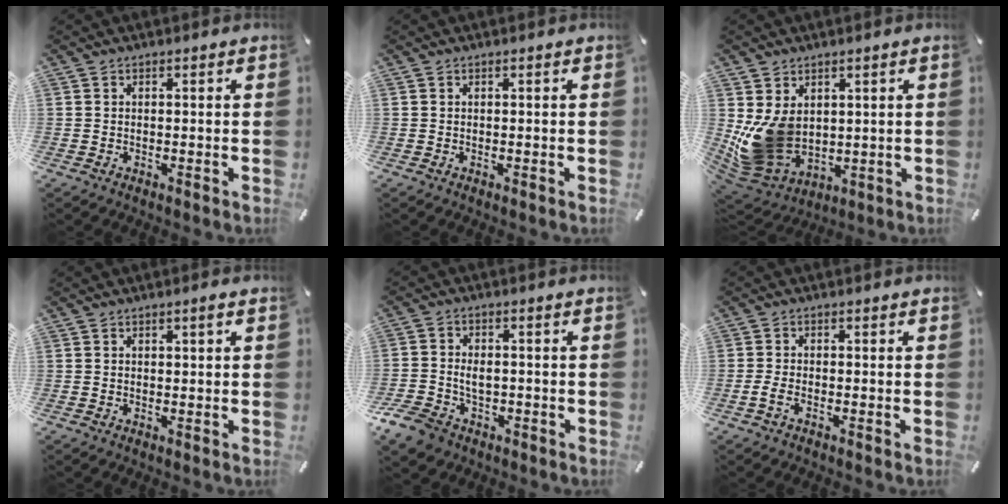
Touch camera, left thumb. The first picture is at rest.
{"total": 0.0}
{"total": 12.9, "force": [1.8, 10.8, 6.8], "torque": [-0.152, -0.025, 0.039]}
{"total": 1.2, "force": [0.5, 0.4, 1.0], "torque": [-0.019, 0.005, 0.006]}
{"total": 6.6, "force": [-2.0, 5.4, 3.3], "torque": [-0.076, 0.007, -0.039]}
{"total": 2.4, "force": [-1.1, 1.1, 1.9], "torque": [-0.039, 0.002, -0.020]}